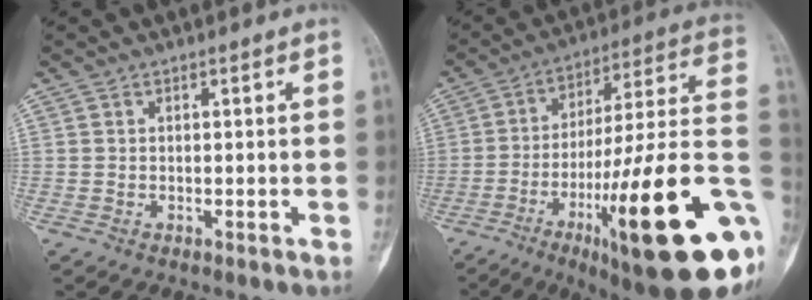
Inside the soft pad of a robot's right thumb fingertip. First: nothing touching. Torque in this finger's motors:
{"motor_torque": [3.14, 1.87, 1.39, -1.38, 0.68]}